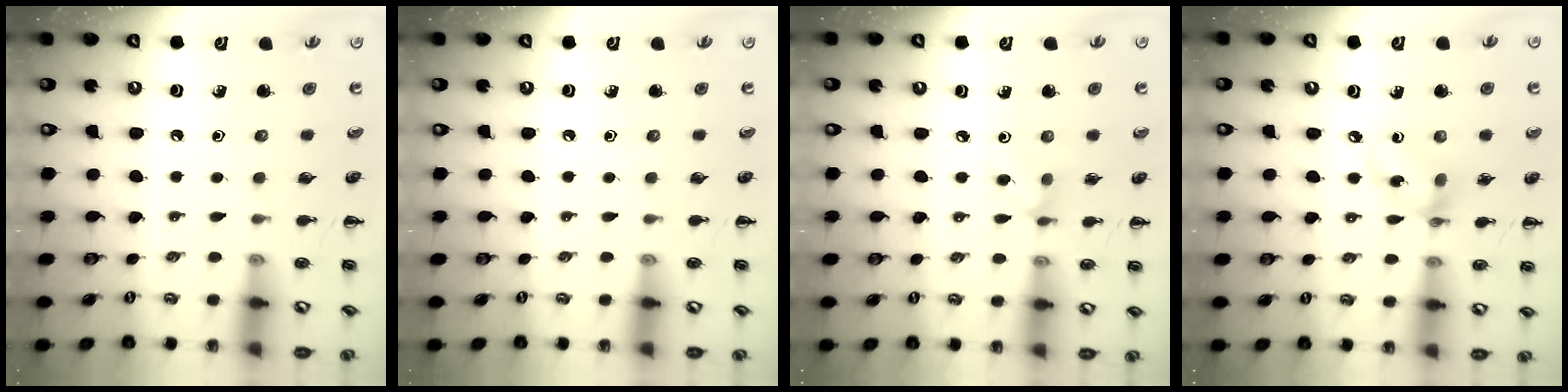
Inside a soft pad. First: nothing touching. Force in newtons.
{"total": 0.0}
{"total": 4.4, "press": 4.3, "slide": 0.7}
{"total": 8.1, "press": 8.0, "slide": 1.0}